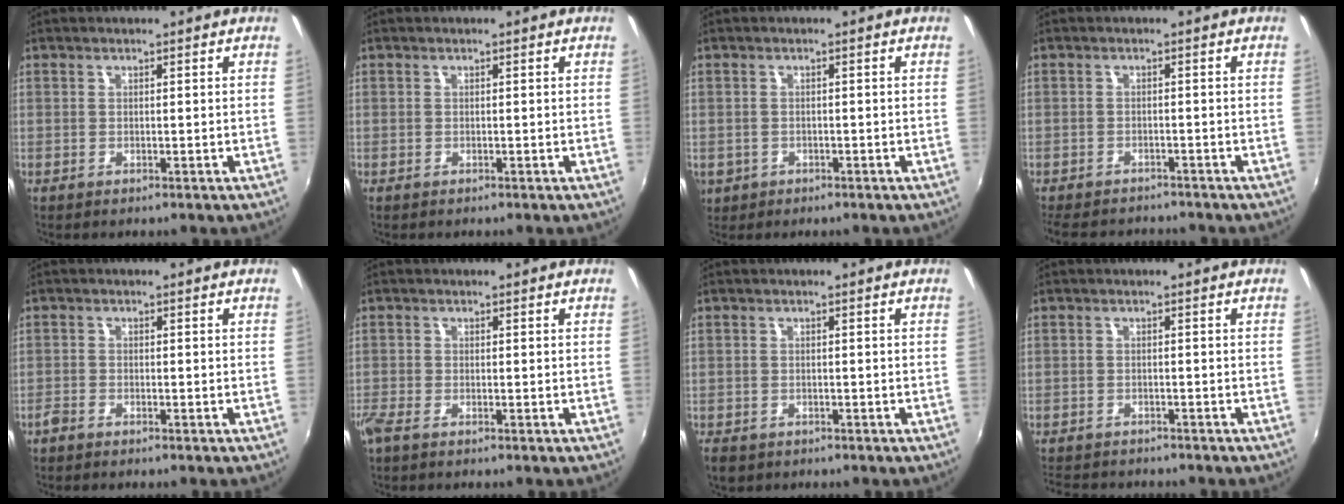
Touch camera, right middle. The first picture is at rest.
{"total": 0.0}
{"total": 4.3, "force": [-1.3, 3.8, 1.7], "torque": [-0.046, -0.005, -0.014]}
{"total": 8.5, "force": [-7.6, 2.6, 2.7], "torque": [-0.071, -0.016, -0.113]}
{"total": 1.7, "force": [-1.5, 0.6, 0.6], "torque": [-0.020, -0.002, -0.032]}
{"total": 2.3, "force": [-1.7, 0.5, 1.5], "torque": [-0.039, -0.009, -0.036]}
{"total": 3.2, "force": [-2.1, 2.0, 1.3], "torque": [-0.035, -0.011, -0.034]}
{"total": 7.1, "force": [-6.5, 2.0, 2.2], "torque": [-0.059, -0.015, -0.099]}